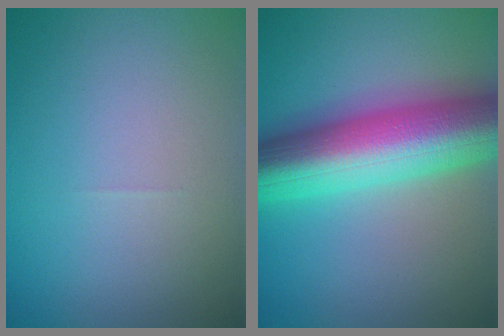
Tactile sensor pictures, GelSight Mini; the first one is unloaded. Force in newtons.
{"total": 13.1, "press": 13.1, "slide": 0.1}